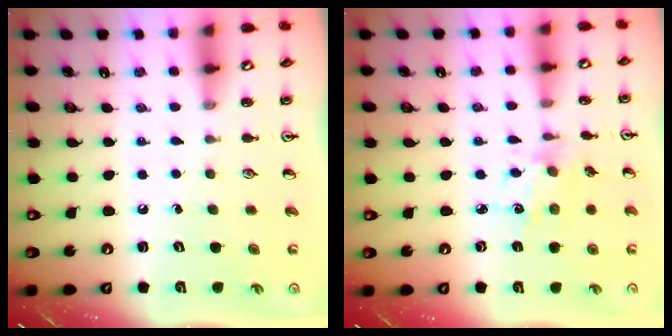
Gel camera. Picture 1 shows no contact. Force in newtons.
{"total": 3.5, "press": 3.4, "slide": 1.1}